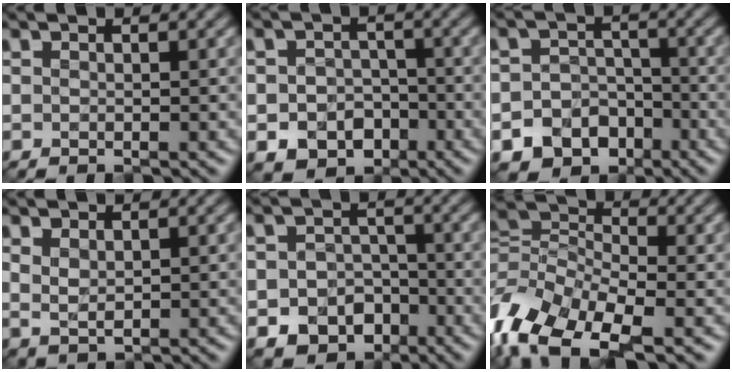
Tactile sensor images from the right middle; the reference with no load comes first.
{"total": 4.6, "force": [-2.1, 3.7, 1.8], "torque": [-0.008, -0.005, -0.036]}
{"total": 7.0, "force": [-4.4, 5.3, 1.3], "torque": [0.008, -0.014, -0.075]}
{"total": 1.6, "force": [1.0, 0.9, 0.8], "torque": [-0.019, 0.000, 0.024]}
{"total": 5.3, "force": [-2.8, 4.2, 1.7], "torque": [0.005, -0.005, -0.046]}
{"total": 10.1, "force": [-4.8, 5.7, 6.8], "torque": [-0.145, -0.003, -0.106]}